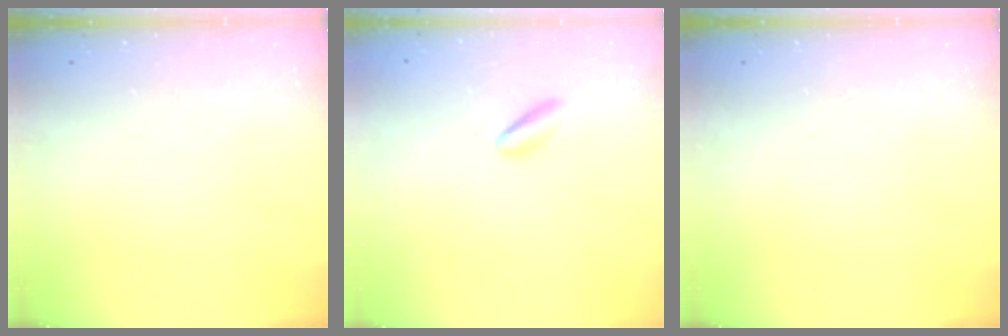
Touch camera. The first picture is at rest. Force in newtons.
{"total": 2.7, "press": 2.6, "slide": 0.7}
{"total": 0.0}